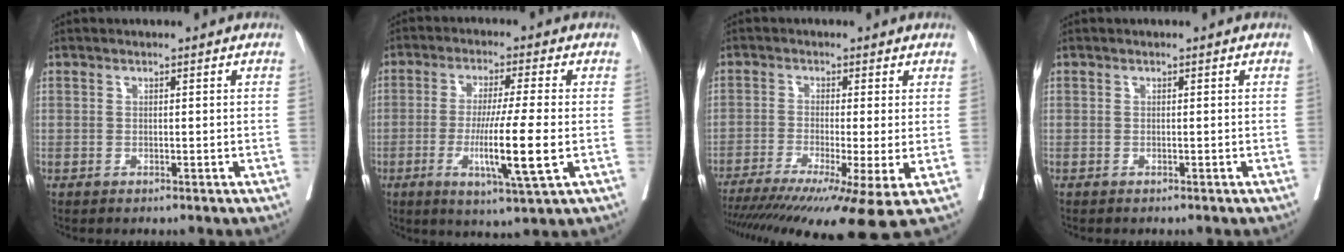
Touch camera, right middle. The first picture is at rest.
{"total": 10.5, "force": [-2.5, -0.6, 10.1], "torque": [-0.181, -0.028, -0.047]}
{"total": 16.1, "force": [-10.7, 0.3, 12.1], "torque": [-0.174, -0.035, -0.168]}
{"total": 0.0}